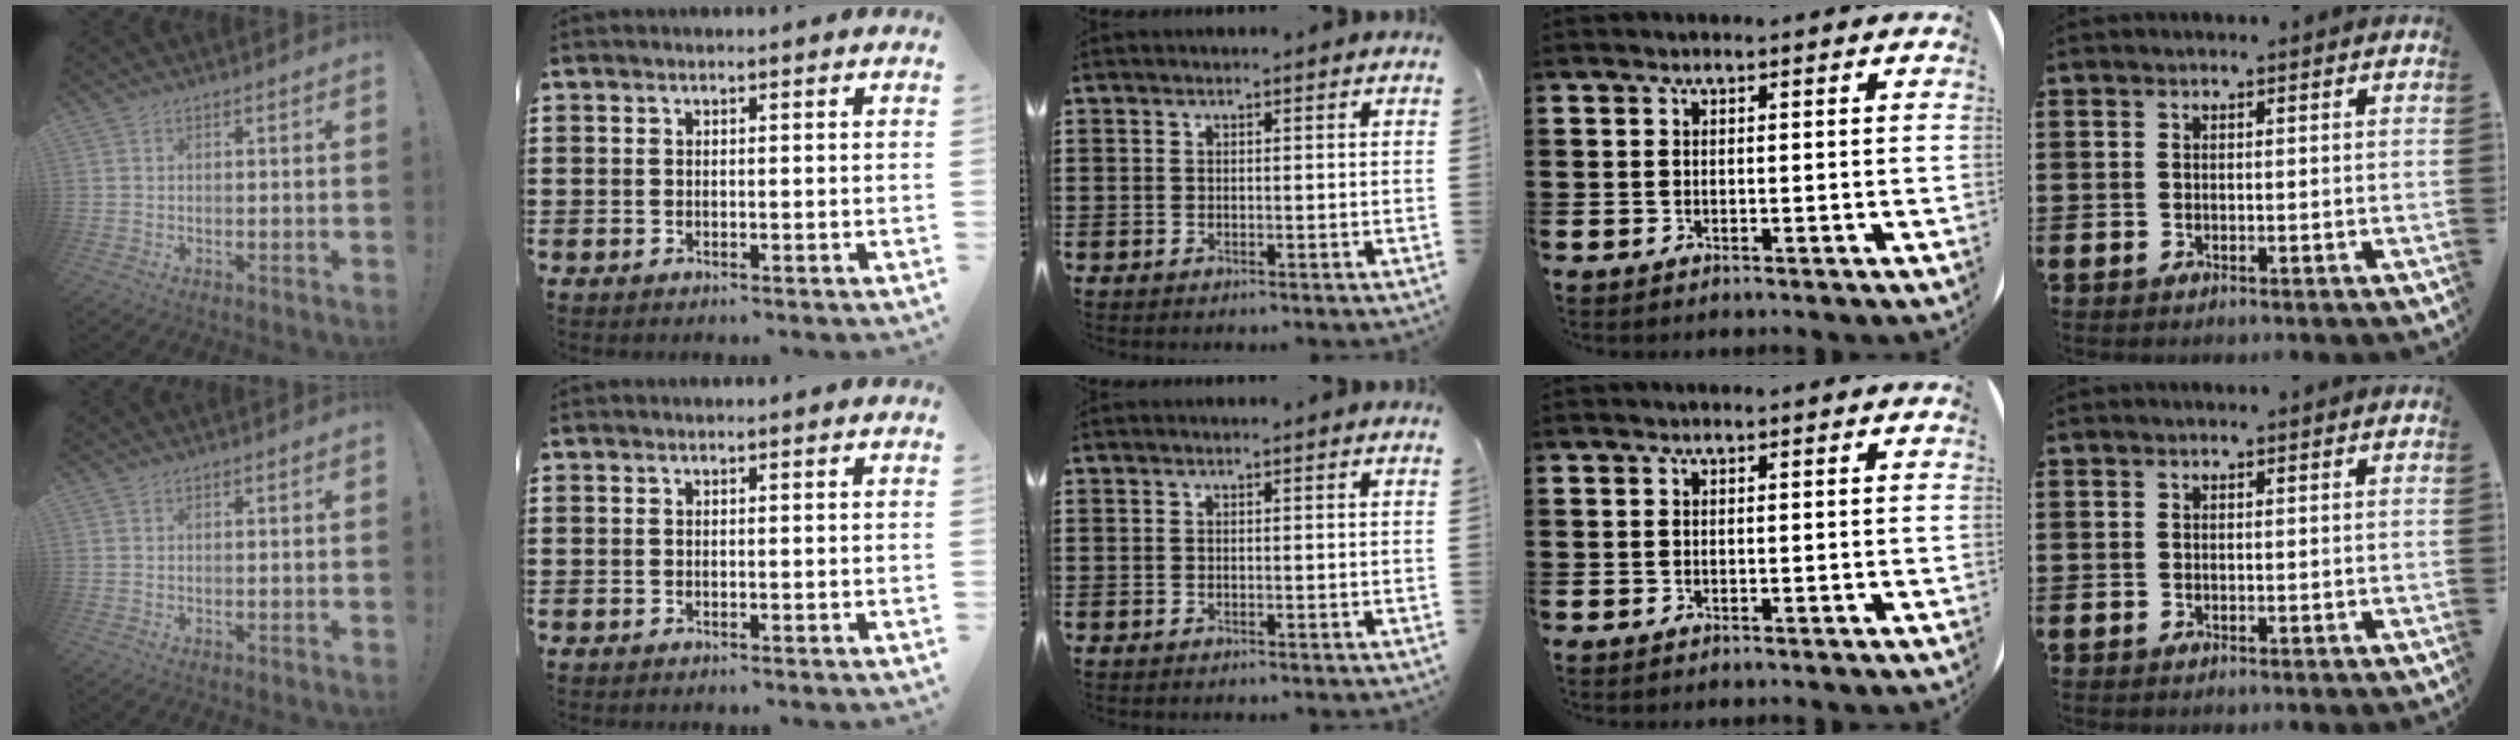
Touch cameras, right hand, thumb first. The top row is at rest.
{}